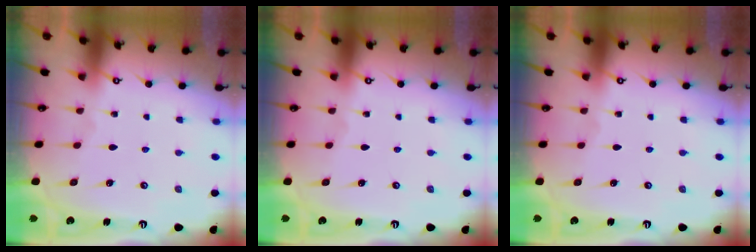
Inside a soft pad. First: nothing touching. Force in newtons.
{"total": 0.0}
{"total": 0.0}